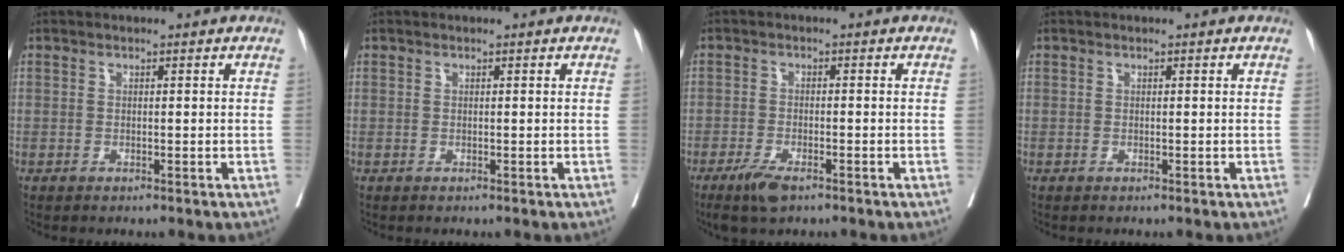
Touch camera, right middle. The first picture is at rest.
{"total": 0.0}
{"total": 4.1, "force": [-2.8, 1.1, 2.8], "torque": [-0.058, -0.006, -0.048]}
{"total": 0.0}